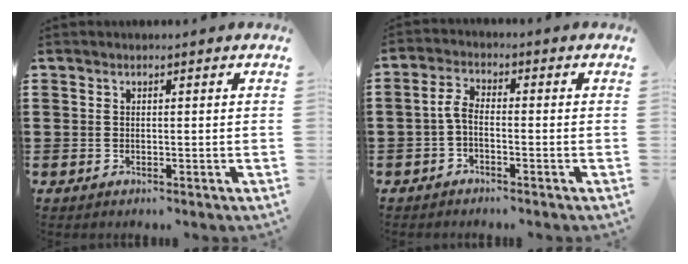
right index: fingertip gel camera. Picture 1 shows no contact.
{"total": 2.8, "force": [-1.2, 1.2, 2.2], "torque": [-0.063, 0.001, -0.031]}